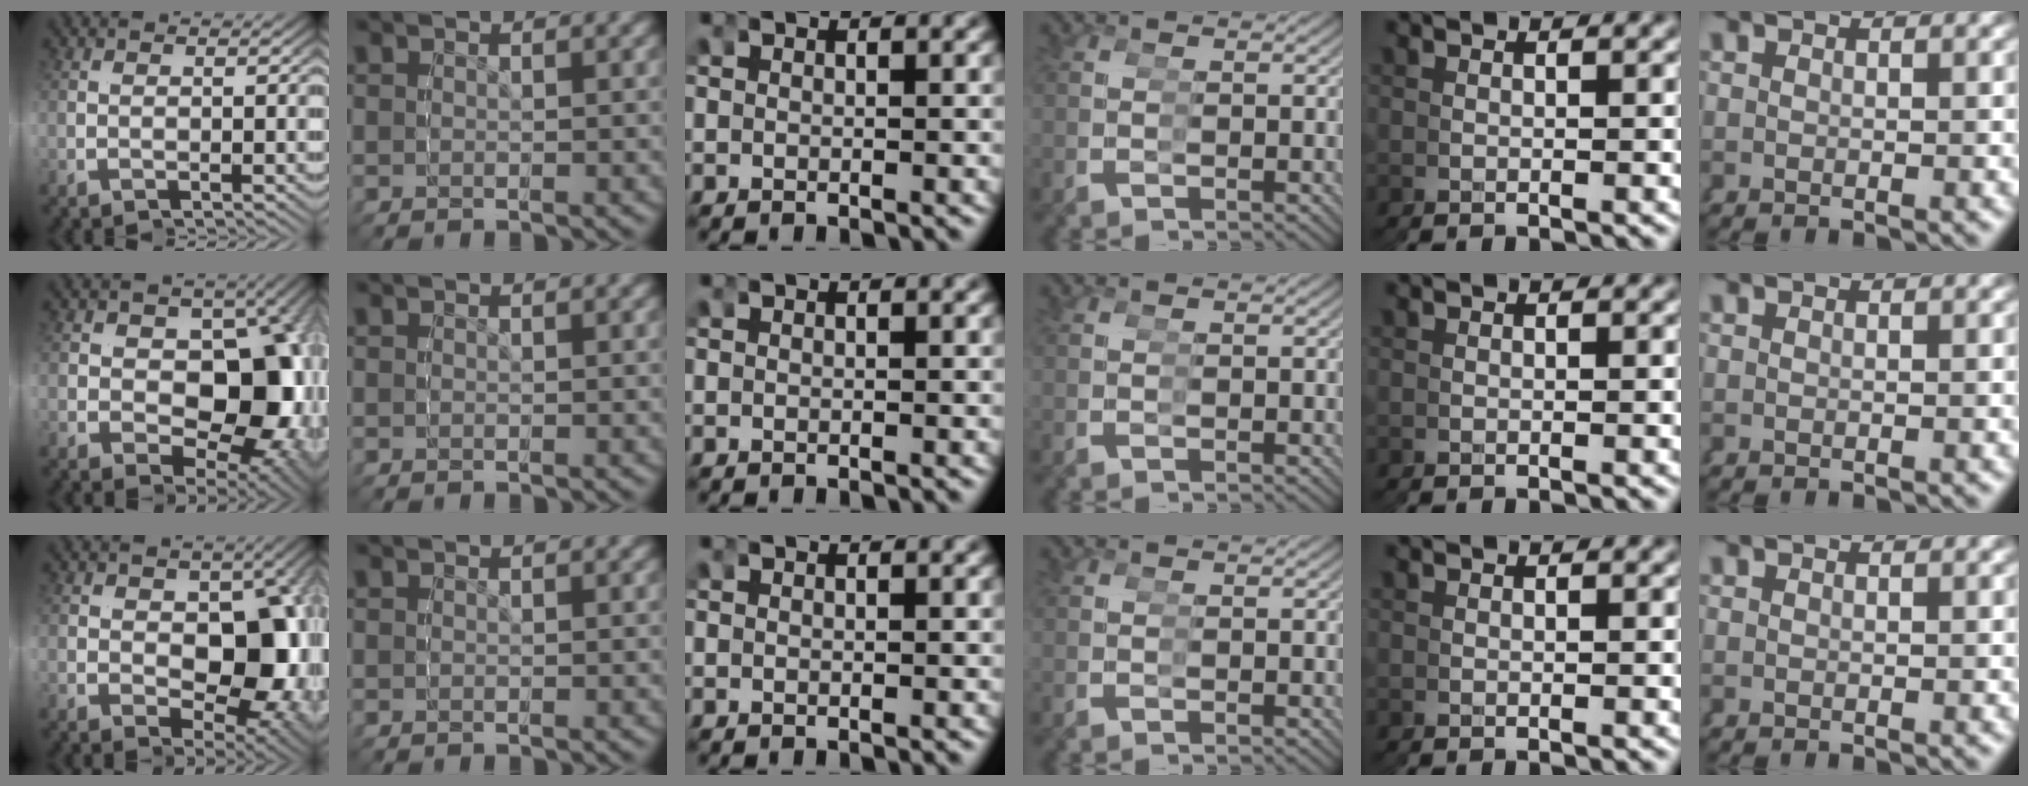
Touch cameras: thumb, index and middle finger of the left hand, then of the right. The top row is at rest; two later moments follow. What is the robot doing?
{"motion": "grasp_and_lifting", "object": "condiment"}